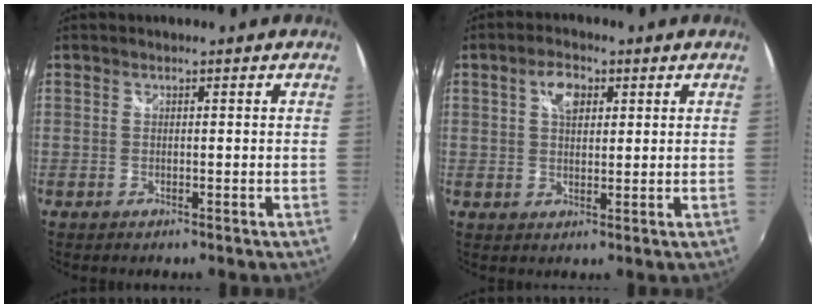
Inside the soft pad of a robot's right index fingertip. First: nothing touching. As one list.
[{"total": 4.7, "force": [1.8, 2.7, 3.4], "torque": [-0.057, 0.011, 0.032]}]